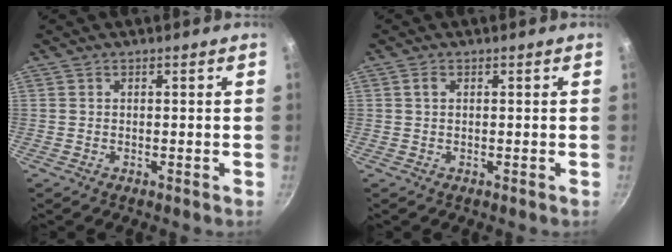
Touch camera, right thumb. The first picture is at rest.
{"total": 1.2, "force": [0.3, 0.6, 0.9], "torque": [-0.018, 0.003, 0.004]}